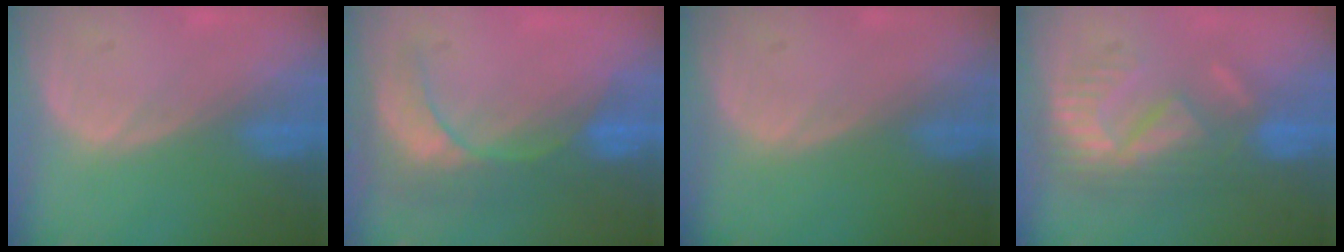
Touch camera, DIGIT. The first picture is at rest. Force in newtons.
{"total": 9.0, "press": 7.8, "slide": 4.6}
{"total": 0.0}
{"total": 9.2, "press": 8.0, "slide": 4.6}